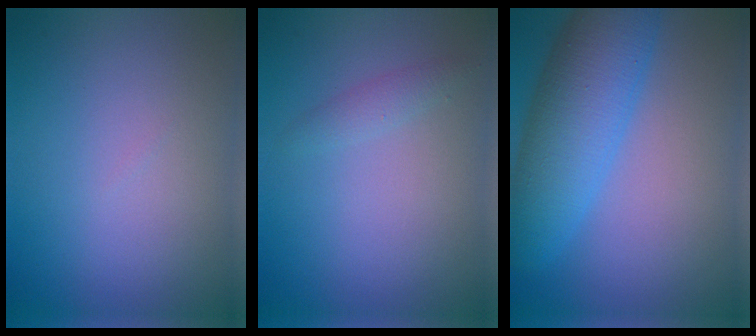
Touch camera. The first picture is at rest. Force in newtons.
{"total": 1.1, "press": 1.1, "slide": 0.0}
{"total": 7.5, "press": 7.5, "slide": 0.4}